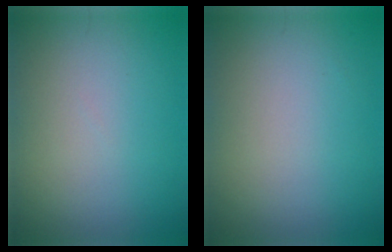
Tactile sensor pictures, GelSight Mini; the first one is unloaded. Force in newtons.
{"total": 0.0}